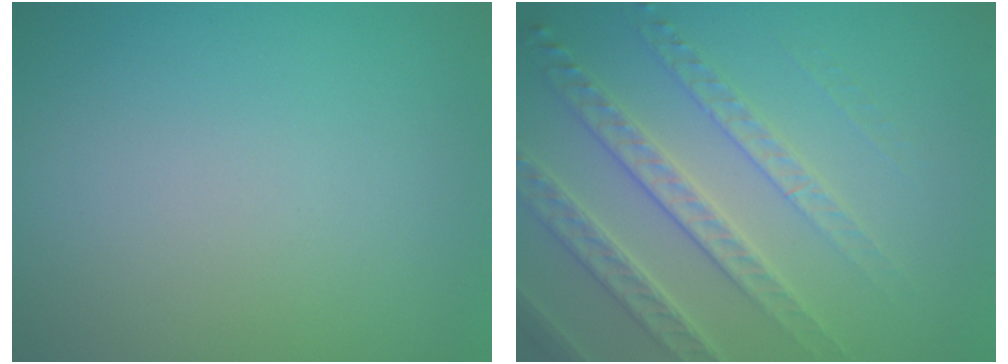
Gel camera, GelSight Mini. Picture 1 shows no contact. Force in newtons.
{"total": 5.3, "press": 4.2, "slide": 3.2}